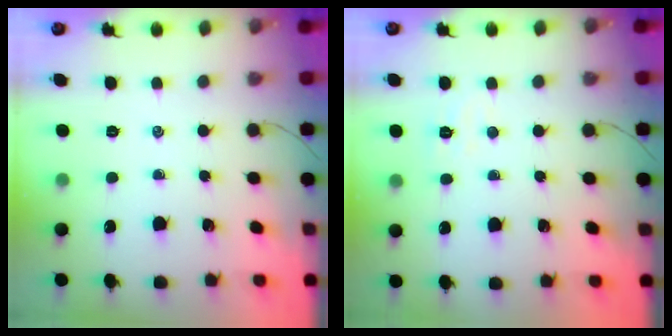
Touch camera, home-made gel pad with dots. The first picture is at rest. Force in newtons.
{"total": 3.3, "press": 3.2, "slide": 0.9}